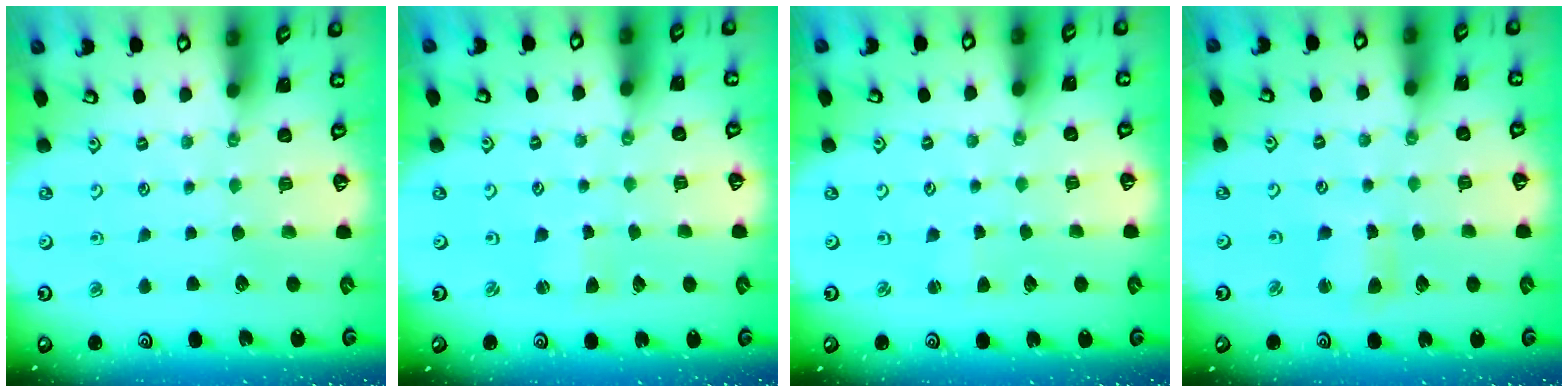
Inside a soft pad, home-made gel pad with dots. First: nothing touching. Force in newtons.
{"total": 1.7, "press": 1.7, "slide": 0.4}
{"total": 1.5, "press": 1.5, "slide": 0.1}
{"total": 4.1, "press": 4.1, "slide": 0.5}